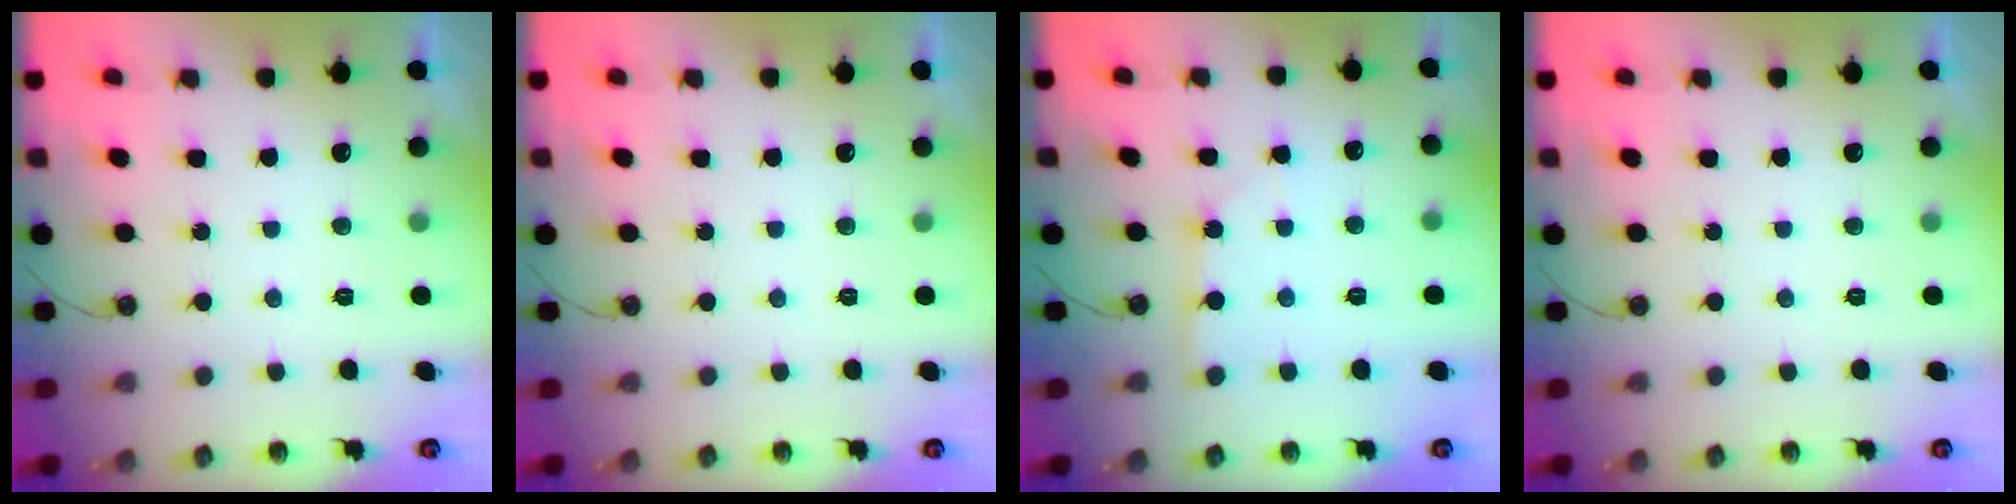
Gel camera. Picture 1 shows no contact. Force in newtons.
{"total": 0.0}
{"total": 3.8, "press": 3.8, "slide": 0.3}
{"total": 0.0}